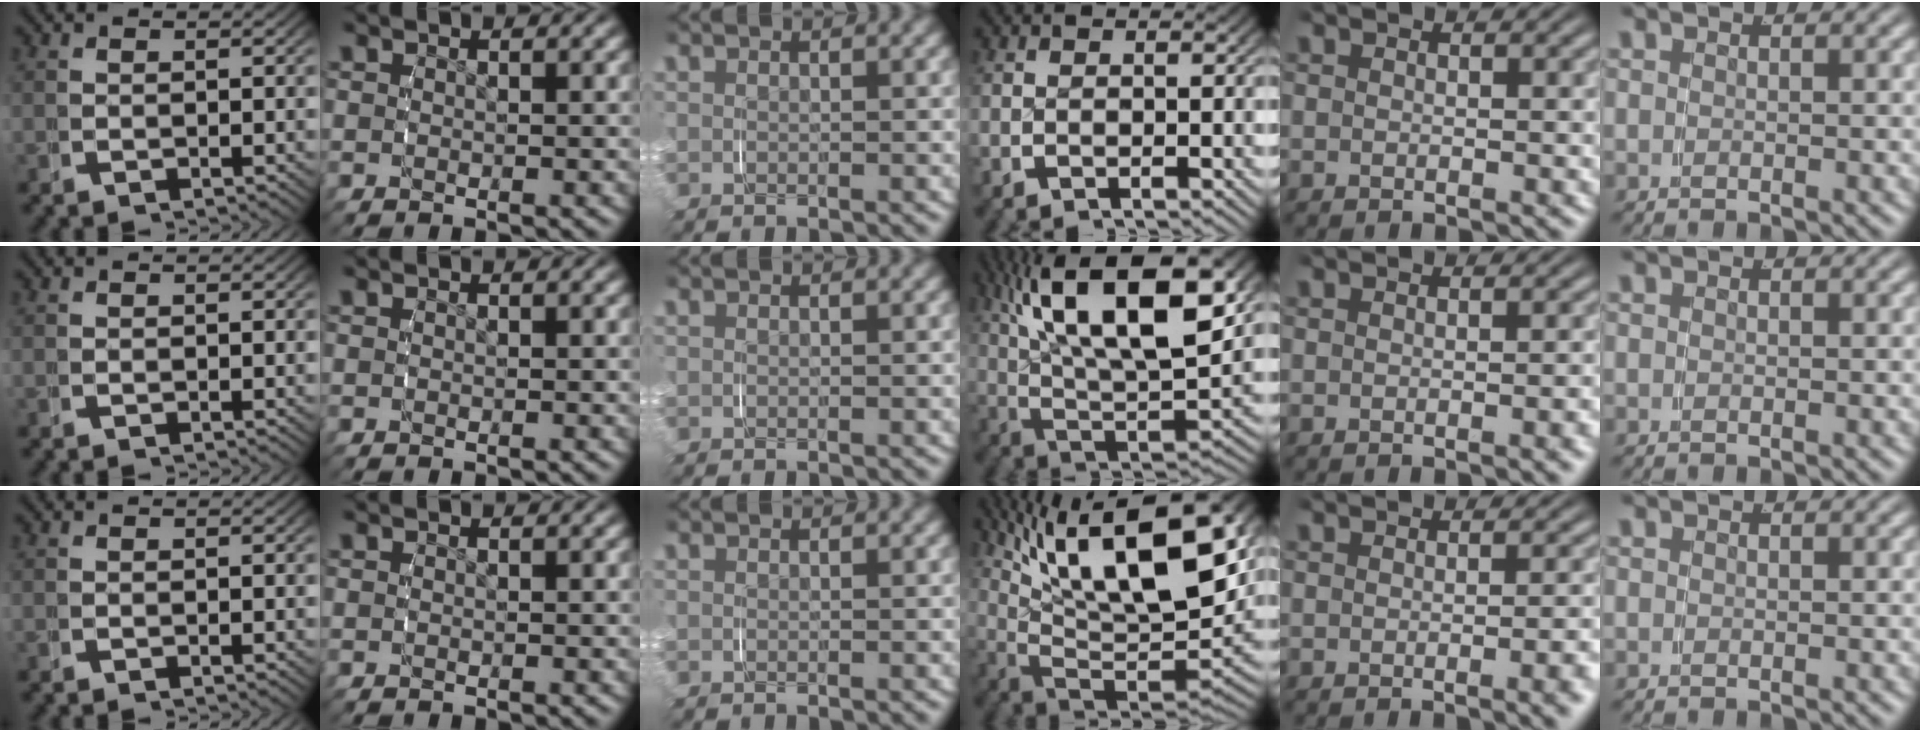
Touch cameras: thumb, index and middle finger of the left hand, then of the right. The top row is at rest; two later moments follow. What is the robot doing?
{"motion": "grasp_and_lifting", "object": "plastic wrap"}